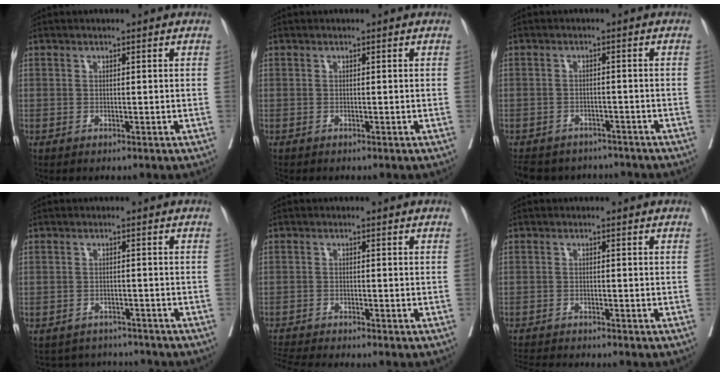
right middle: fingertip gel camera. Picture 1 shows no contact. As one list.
[{"total": 1.3, "force": [-1.3, 0.3, 0.4], "torque": [-0.012, -0.003, -0.023]}, {"total": 13.2, "force": [-11.5, 5.4, 3.8], "torque": [-0.090, 0.007, -0.144]}, {"total": 6.6, "force": [-6.3, 1.9, 0.0], "torque": [0.008, 0.014, -0.083]}, {"total": 5.2, "force": [-4.9, -1.3, 1.1], "torque": [-0.024, -0.014, -0.090]}, {"total": 5.4, "force": [-5.2, -0.8, 1.2], "torque": [-0.020, -0.016, -0.091]}]